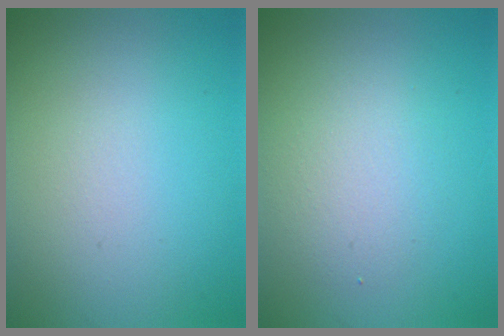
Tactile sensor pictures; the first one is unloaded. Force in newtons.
{"total": 2.7, "press": 2.7, "slide": 0.1}